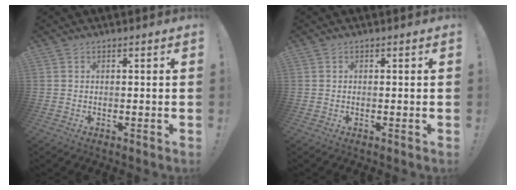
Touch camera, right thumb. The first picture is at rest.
{"total": 0.0}